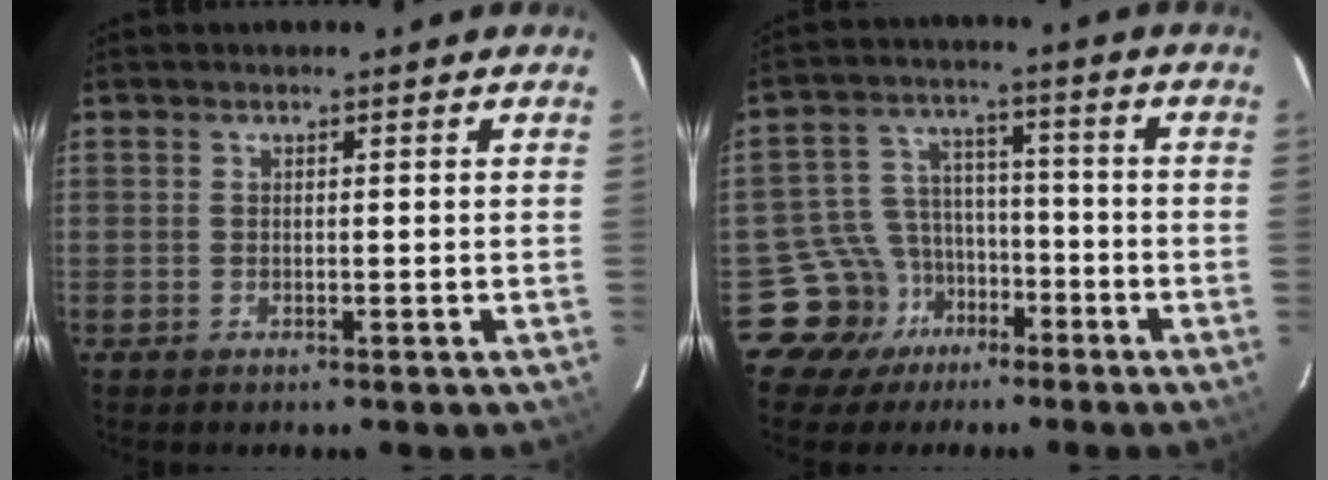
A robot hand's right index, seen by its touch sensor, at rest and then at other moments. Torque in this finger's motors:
{"motor_torque": [-0.44, 0.05, -1.04, -0.21]}